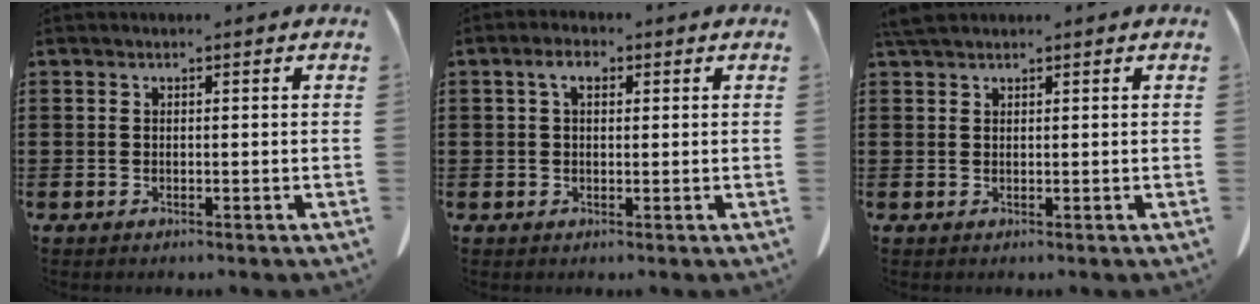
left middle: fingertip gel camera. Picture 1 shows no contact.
{"total": 2.9, "force": [1.1, 1.5, 2.3], "torque": [-0.050, 0.008, 0.018]}
{"total": 2.2, "force": [1.8, 0.5, 1.0], "torque": [-0.026, 0.002, 0.037]}